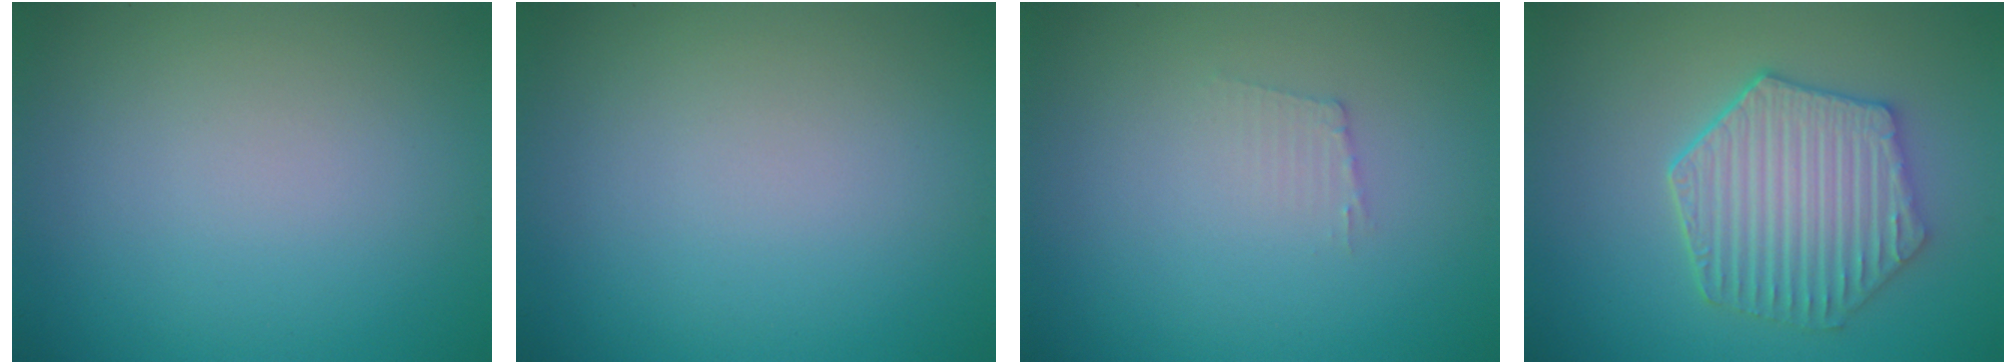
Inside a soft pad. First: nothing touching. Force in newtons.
{"total": 0.0}
{"total": 1.1, "press": 1.0, "slide": 0.2}
{"total": 5.9, "press": 4.9, "slide": 3.4}